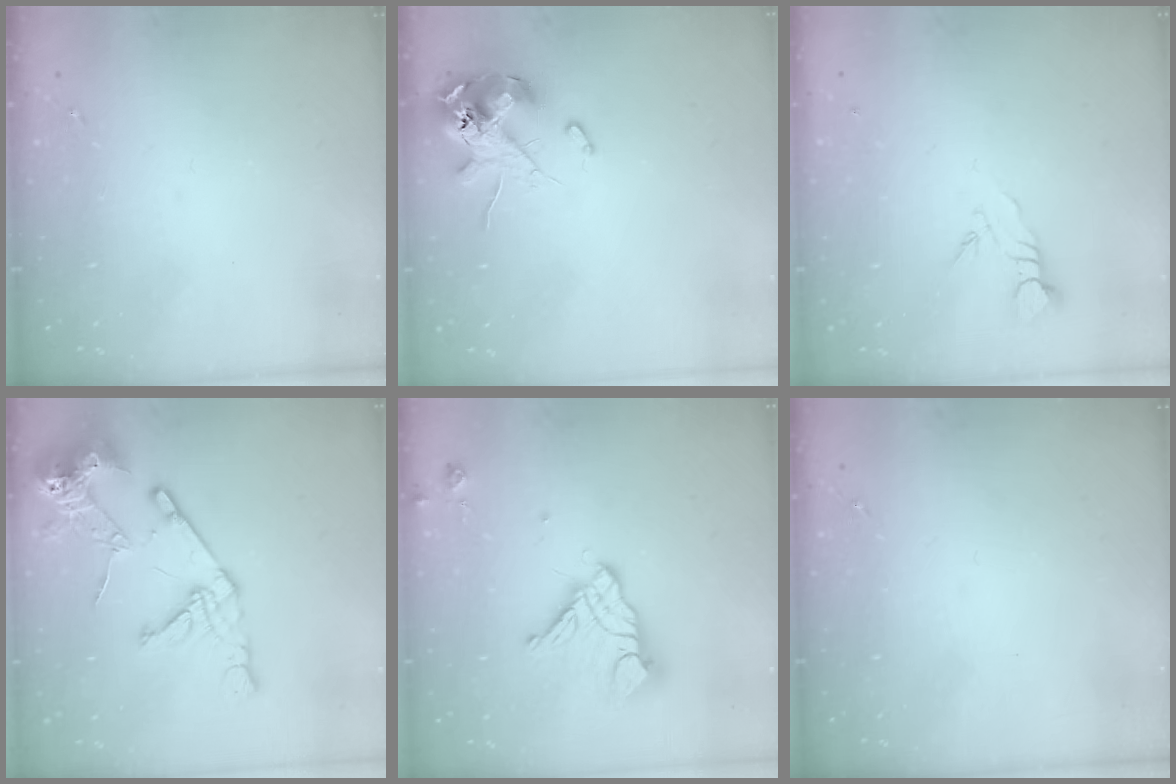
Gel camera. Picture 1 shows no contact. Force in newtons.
{"total": 12.4, "press": 12.2, "slide": 2.2}
{"total": 3.9, "press": 3.9, "slide": 0.2}
{"total": 17.1, "press": 17.0, "slide": 2.1}
{"total": 14.6, "press": 14.5, "slide": 1.4}
{"total": 0.0}